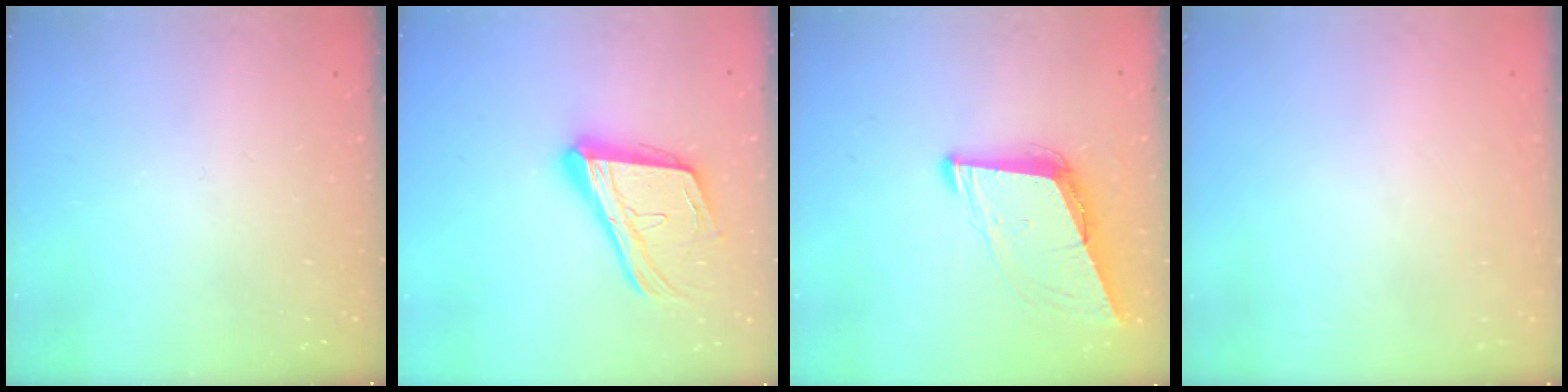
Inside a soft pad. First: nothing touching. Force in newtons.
{"total": 20.2, "press": 19.7, "slide": 4.4}
{"total": 9.1, "press": 8.4, "slide": 3.7}
{"total": 1.6, "press": 1.6, "slide": 0.1}